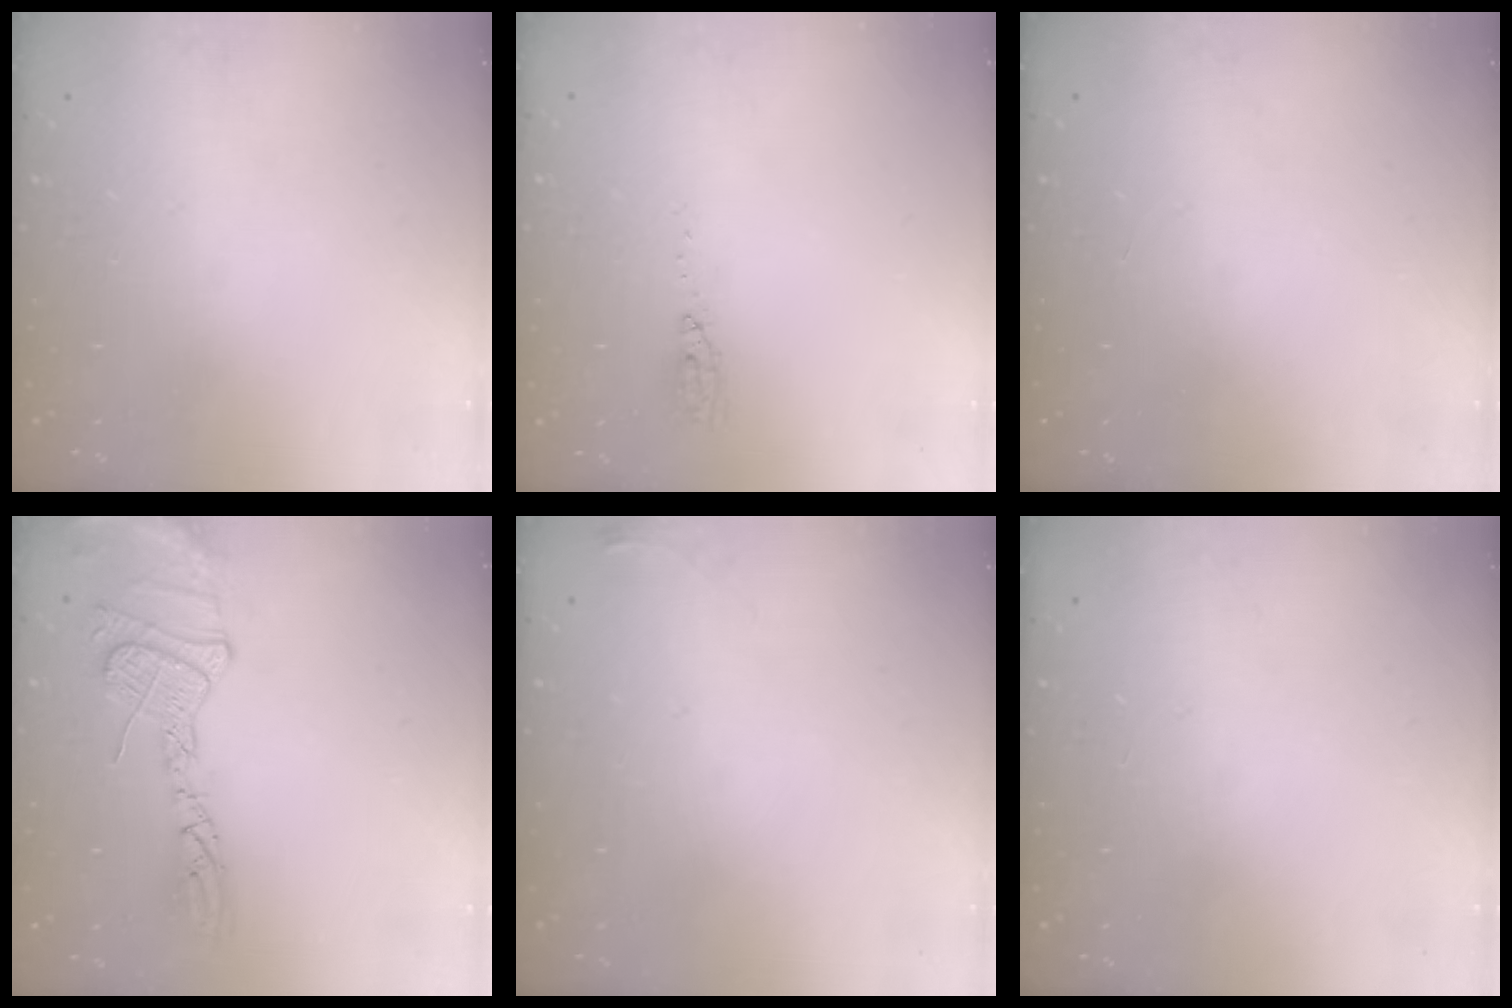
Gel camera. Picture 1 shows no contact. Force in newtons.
{"total": 3.6, "press": 3.4, "slide": 1.3}
{"total": 0.0}
{"total": 14.8, "press": 14.8, "slide": 1.1}
{"total": 3.4, "press": 3.4, "slide": 0.5}
{"total": 0.0}